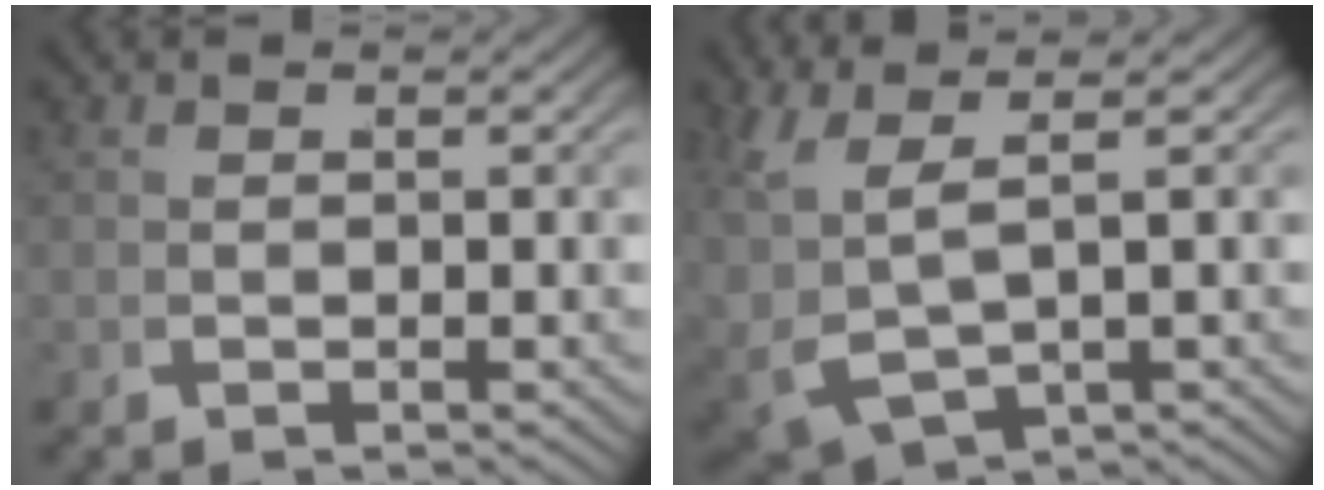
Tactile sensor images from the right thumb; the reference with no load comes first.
{"total": 5.8, "force": [0.8, 3.5, 4.5], "torque": [-0.116, -0.014, 0.038]}